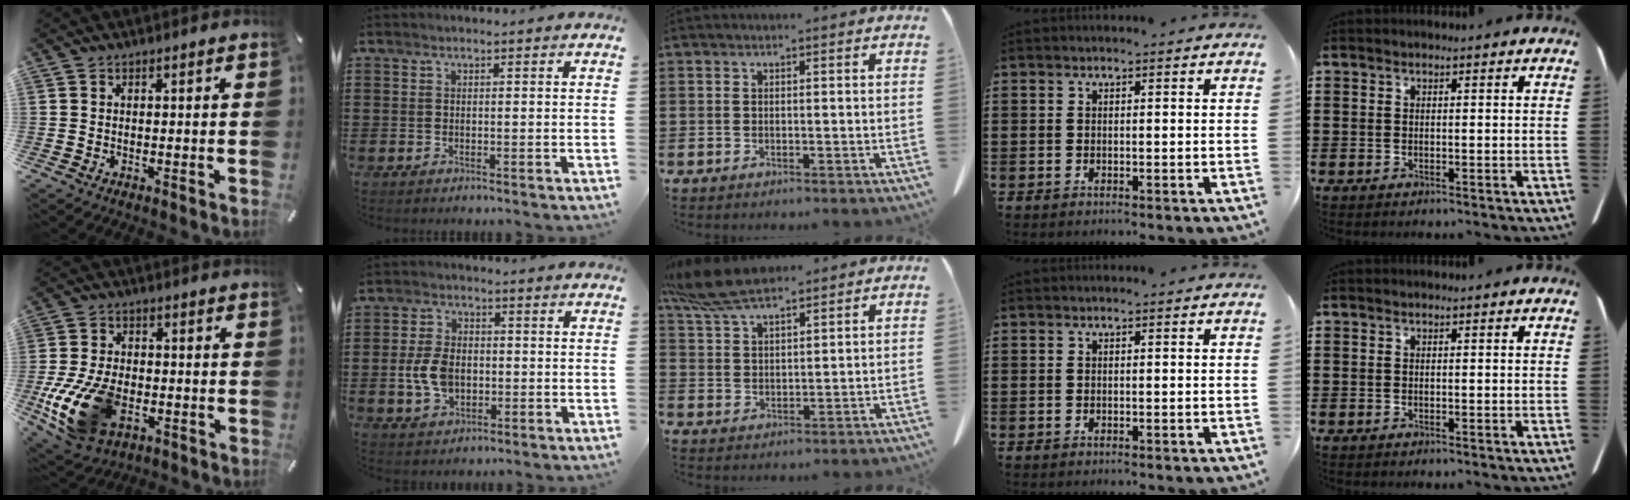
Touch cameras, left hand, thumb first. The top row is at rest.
{"thumb": {"total": 16.6, "force": [-5.1, 10.6, 11.8], "torque": [-0.242, 0.012, -0.082]}, "index": {"total": 6.6, "force": [-0.7, 4.3, 4.9], "torque": [-0.118, 0.003, -0.019]}, "middle": {"total": 8.2, "force": [6.8, 2.0, 4.2], "torque": [-0.110, -0.012, 0.127]}}